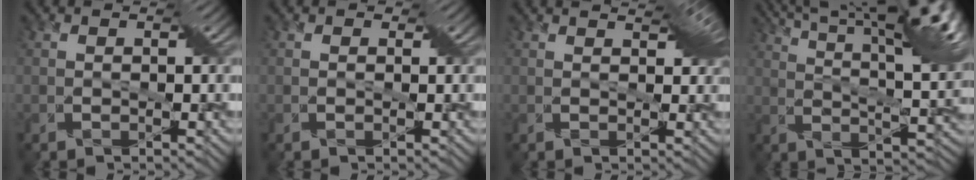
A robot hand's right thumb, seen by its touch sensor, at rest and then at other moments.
{"total": 0.7, "force": [0.3, 0.6, 0.1], "torque": [-0.005, 0.006, -0.005]}
{"total": 2.4, "force": [1.7, 0.7, 1.5], "torque": [-0.034, 0.002, 0.030]}
{"total": 14.8, "force": [10.5, 2.1, 10.2], "torque": [-0.180, 0.011, 0.161]}